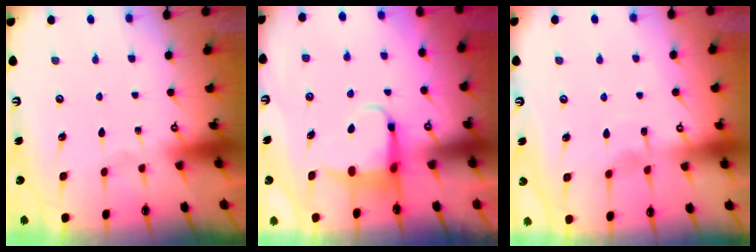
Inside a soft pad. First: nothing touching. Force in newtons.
{"total": 5.1, "press": 5.0, "slide": 0.4}
{"total": 5.3, "press": 5.3, "slide": 0.5}